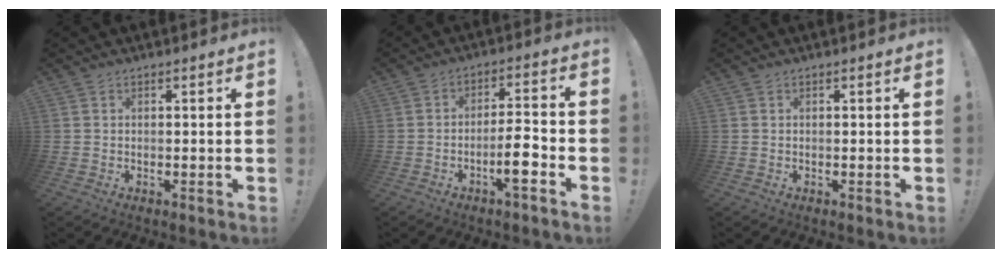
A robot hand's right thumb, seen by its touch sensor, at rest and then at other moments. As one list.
[{"total": 9.2, "force": [-4.3, 1.9, 7.9], "torque": [-0.127, 0.019, -0.075]}, {"total": 0.0}]